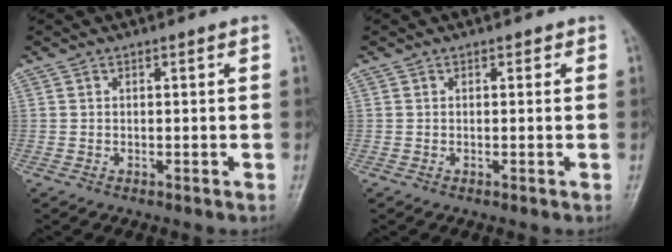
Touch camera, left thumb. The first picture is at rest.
{"total": 0.6, "force": [0.3, 0.5, 0.2], "torque": [0.003, 0.000, 0.000]}